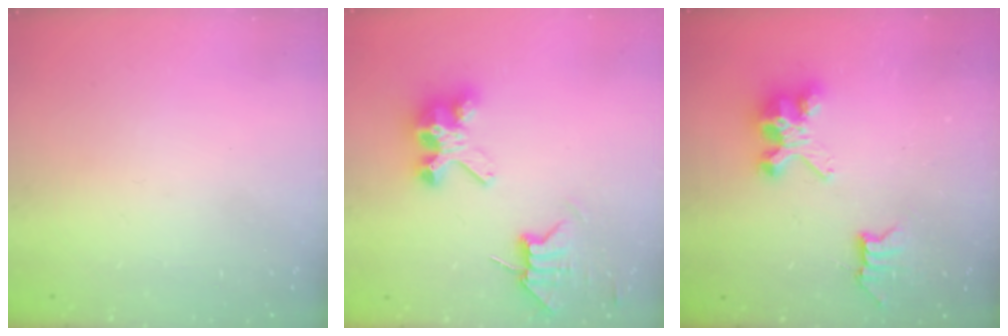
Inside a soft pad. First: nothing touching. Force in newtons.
{"total": 7.3, "press": 7.3, "slide": 0.6}
{"total": 7.8, "press": 7.8, "slide": 0.3}